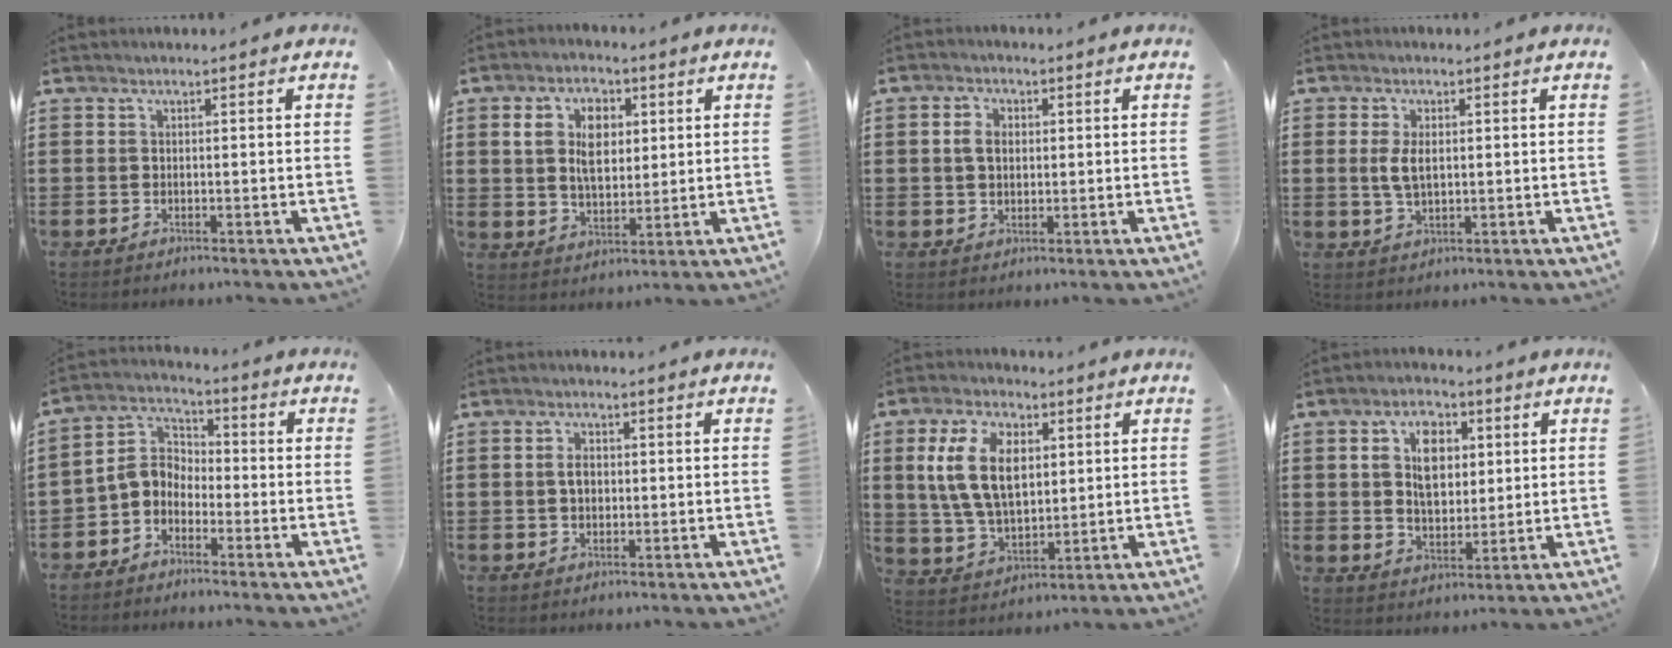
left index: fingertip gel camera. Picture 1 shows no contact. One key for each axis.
{"total": 7.2, "fx": 2.2, "fy": 4.4, "fz": 5.3, "tx": -0.101, "ty": 0.011, "tz": 0.034}
{"total": 3.2, "fx": 0.5, "fy": 2.4, "fz": 2.1, "tx": -0.049, "ty": 0.012, "tz": 0.007}
{"total": 3.6, "fx": 0.5, "fy": 1.7, "fz": 3.1, "tx": -0.079, "ty": 0.001, "tz": 0.003}
{"total": 4.7, "fx": -2.1, "fy": 3.7, "fz": 1.9, "tx": -0.075, "ty": 0.000, "tz": -0.056}
{"total": 2.4, "fx": 0.2, "fy": 1.5, "fz": 1.9, "tx": -0.039, "ty": 0.006, "tz": 0.004}
{"total": 10.9, "fx": 3.2, "fy": 6.4, "fz": 8.3, "tx": -0.190, "ty": 0.007, "tz": 0.051}
{"total": 7.4, "fx": 2.2, "fy": 4.6, "fz": 5.3, "tx": -0.096, "ty": 0.009, "tz": 0.032}